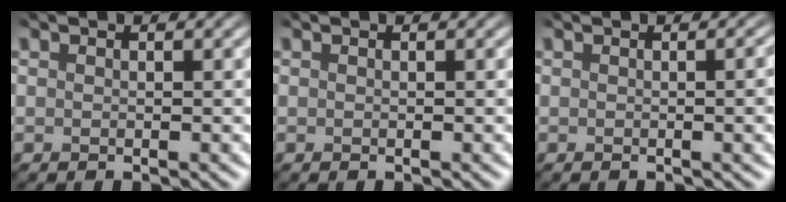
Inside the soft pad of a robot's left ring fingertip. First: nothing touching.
{"total": 0.0}
{"total": 5.8, "force": [1.0, 2.8, 5.0], "torque": [-0.017, 0.032, -0.009]}